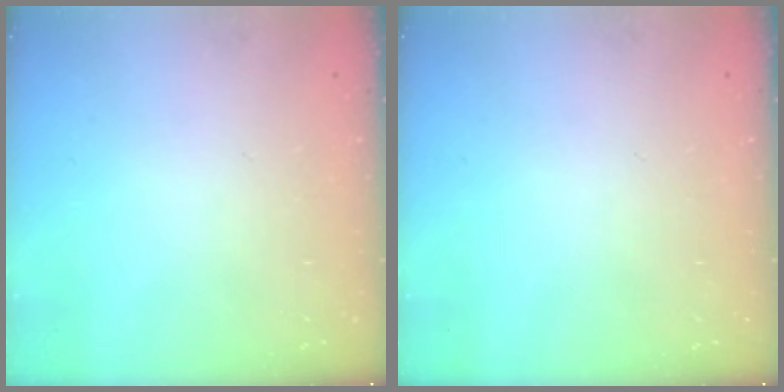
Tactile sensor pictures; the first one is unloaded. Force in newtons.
{"total": 0.0}